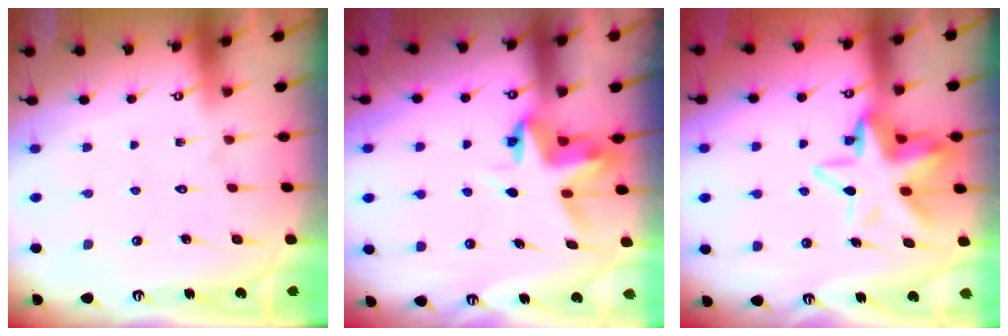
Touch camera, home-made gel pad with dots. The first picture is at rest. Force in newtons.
{"total": 4.7, "press": 4.7, "slide": 0.2}
{"total": 12.9, "press": 12.5, "slide": 3.4}